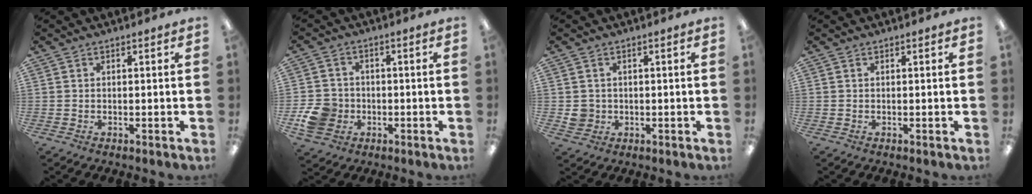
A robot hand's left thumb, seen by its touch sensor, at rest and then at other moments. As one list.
[{"total": 7.8, "force": [-2.2, 6.8, 3.2], "torque": [-0.072, 0.016, -0.038]}, {"total": 3.4, "force": [0.2, 3.3, 0.8], "torque": [-0.009, 0.003, 0.004]}, {"total": 0.0}]